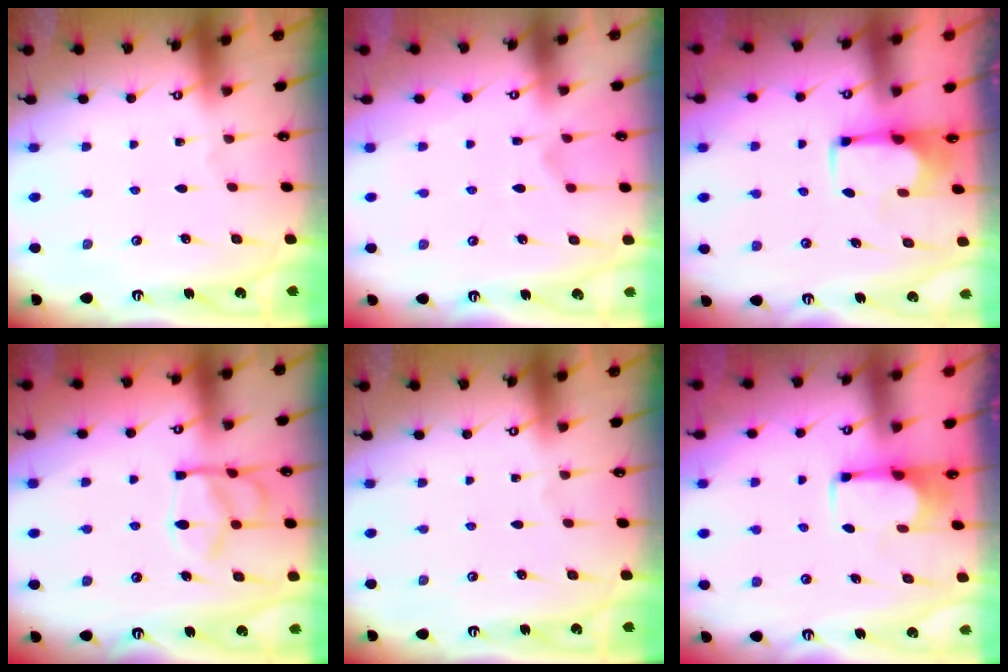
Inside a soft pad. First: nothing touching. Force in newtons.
{"total": 2.7, "press": 2.4, "slide": 1.2}
{"total": 1.8, "press": 1.7, "slide": 0.7}
{"total": 13.1, "press": 13.1, "slide": 1.4}
{"total": 0.0}
{"total": 1.8, "press": 1.6, "slide": 0.8}